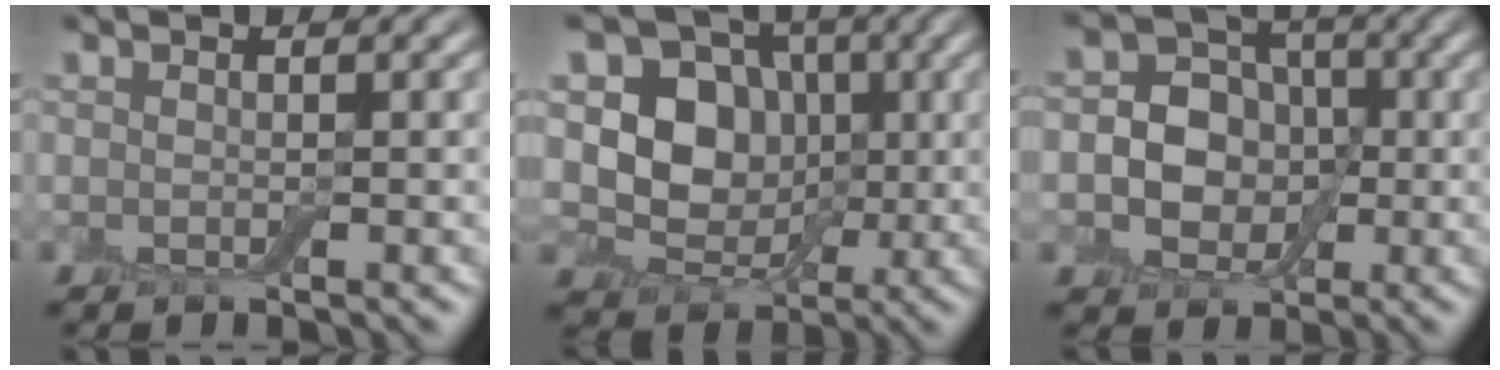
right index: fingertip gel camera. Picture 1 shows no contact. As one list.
[{"total": 6.8, "force": [0.7, 5.7, 3.6], "torque": [-0.051, -0.003, 0.002]}, {"total": 6.4, "force": [-0.4, 5.4, 3.4], "torque": [-0.033, 0.007, -0.027]}]